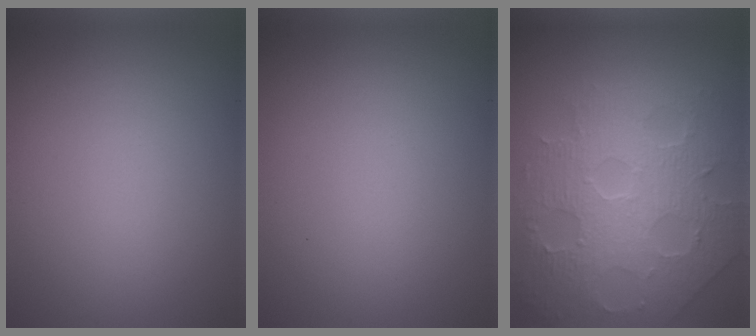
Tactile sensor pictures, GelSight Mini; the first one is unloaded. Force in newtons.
{"total": 0.0}
{"total": 8.5, "press": 5.8, "slide": 6.2}